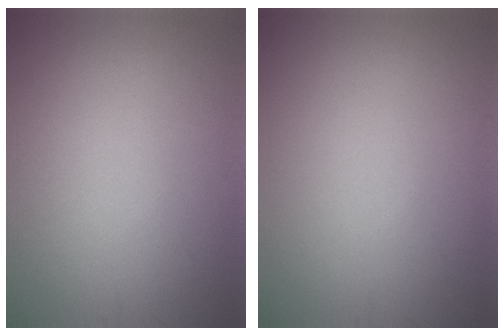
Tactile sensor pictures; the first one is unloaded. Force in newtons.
{"total": 0.0}